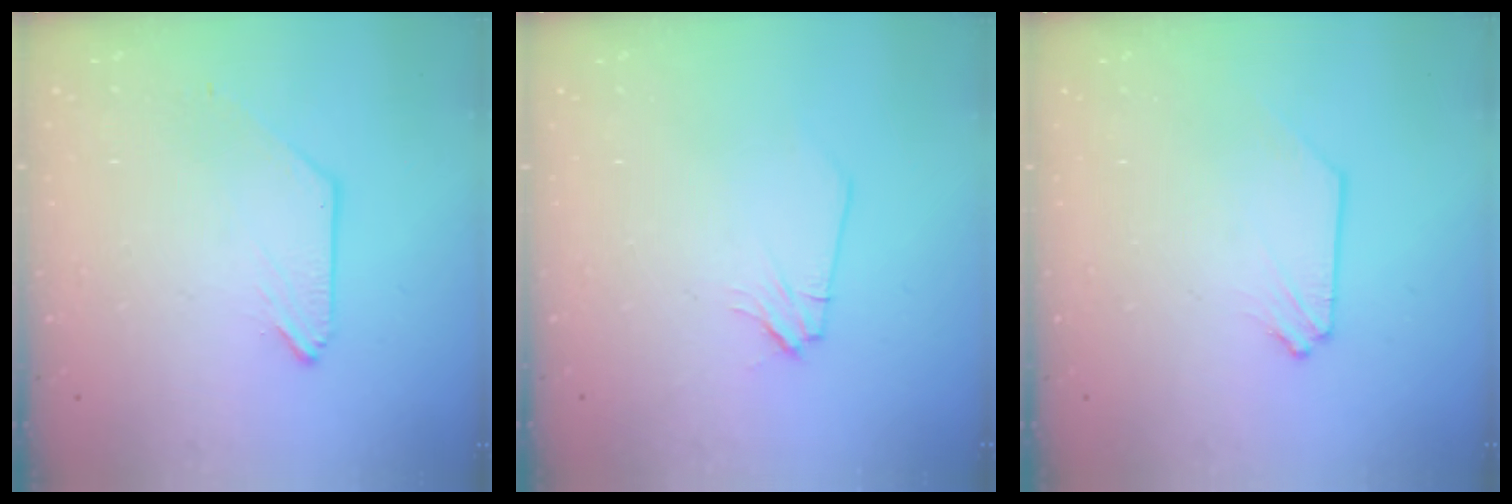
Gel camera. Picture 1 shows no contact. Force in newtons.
{"total": 1.6, "press": 1.6, "slide": 0.2}
{"total": 0.0}